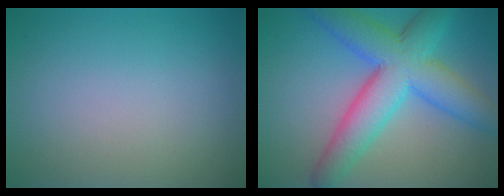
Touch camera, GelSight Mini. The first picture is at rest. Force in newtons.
{"total": 8.9, "press": 8.9, "slide": 0.2}